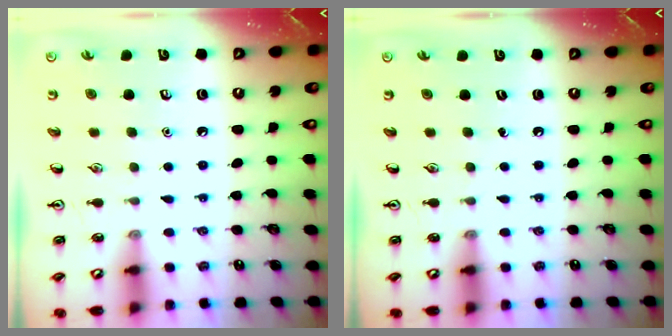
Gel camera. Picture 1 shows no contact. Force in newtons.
{"total": 0.0}